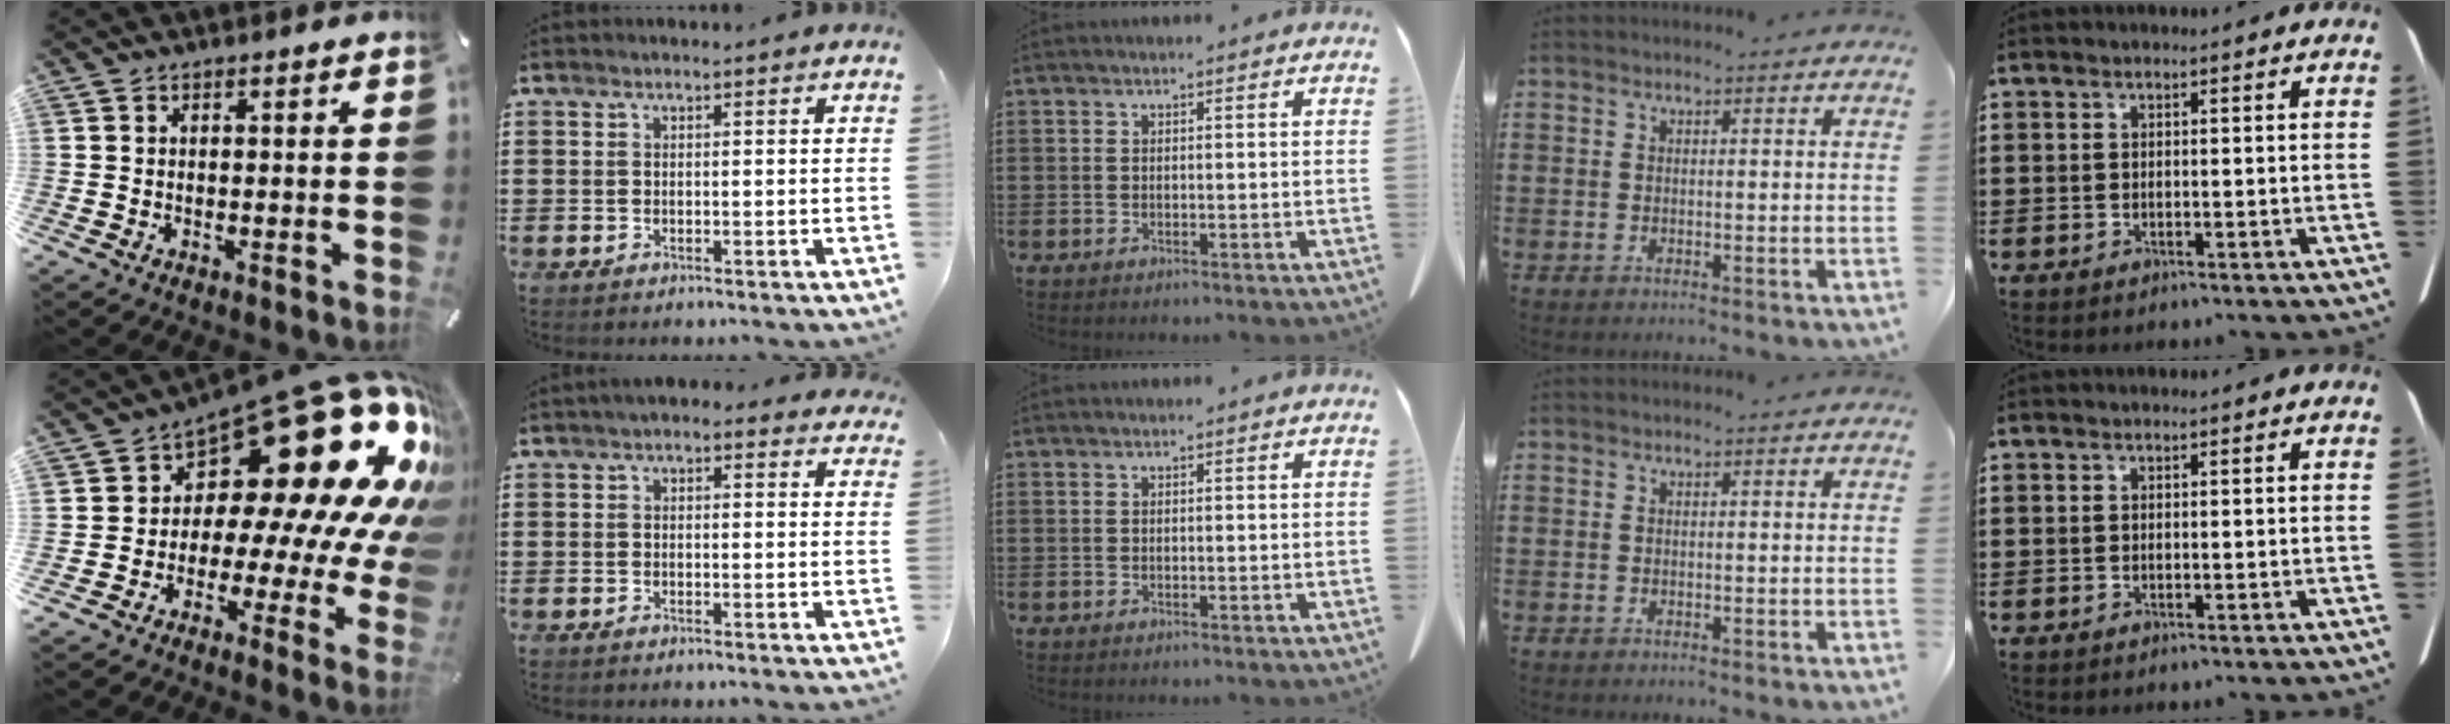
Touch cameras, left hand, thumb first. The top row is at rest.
{"thumb": {"total": 29.3, "force": [13.1, 13.7, 22.3], "torque": [-0.308, -0.136, 0.250]}, "index": {"total": 2.2, "force": [1.7, 0.9, 1.1], "torque": [-0.025, 0.005, 0.031]}}